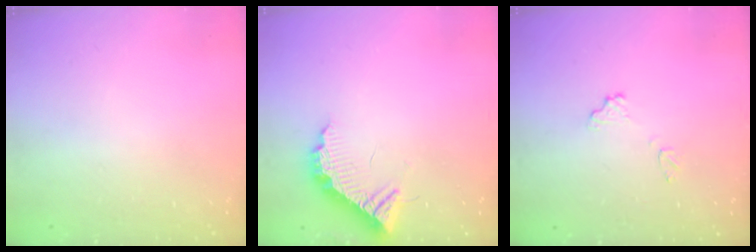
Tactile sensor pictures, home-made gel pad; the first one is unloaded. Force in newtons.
{"total": 12.0, "press": 12.0, "slide": 0.7}
{"total": 8.4, "press": 8.4, "slide": 0.5}